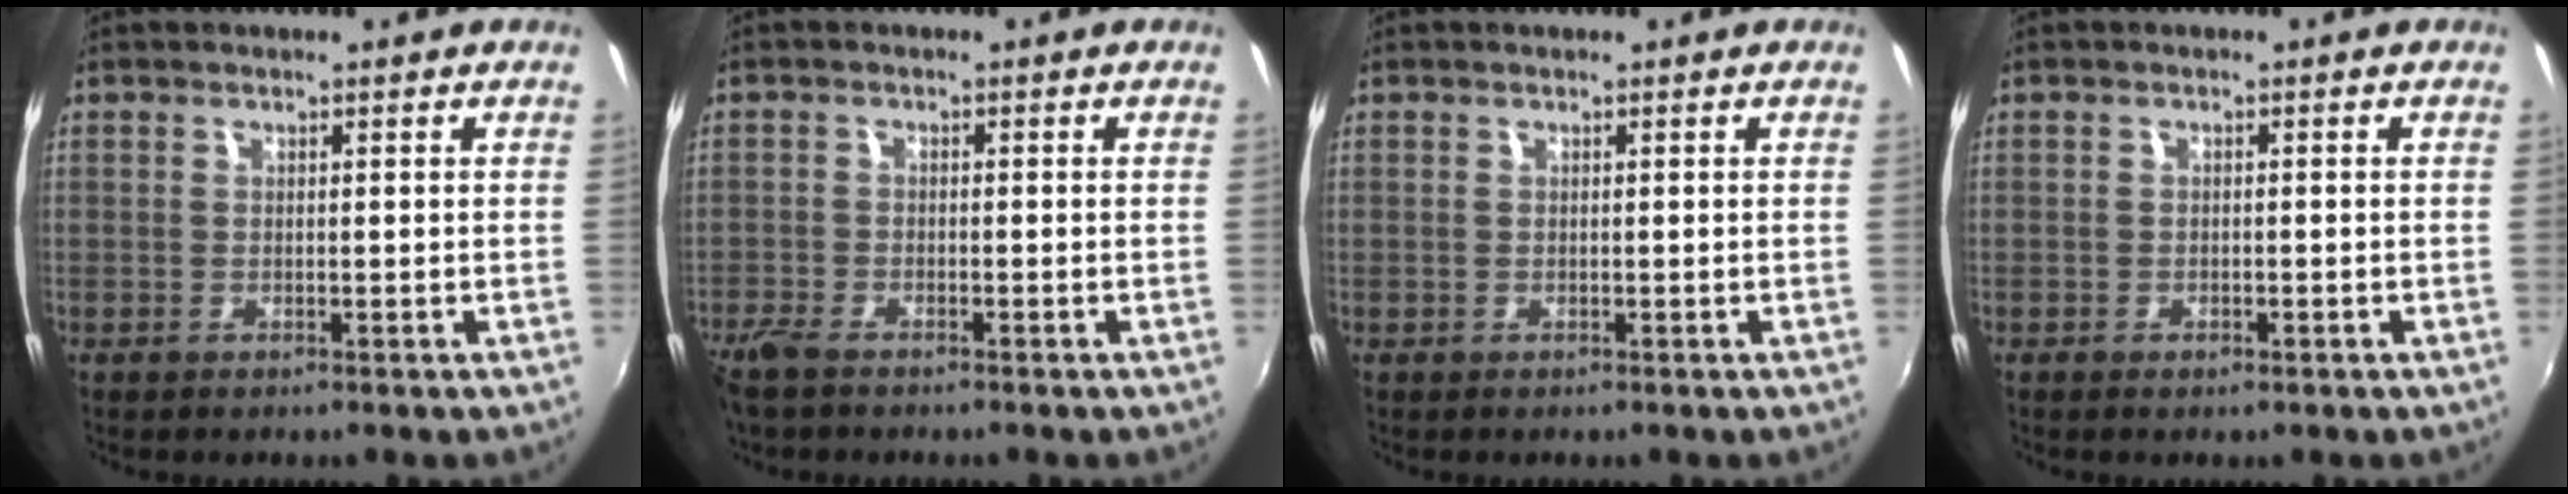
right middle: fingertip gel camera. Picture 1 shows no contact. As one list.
[{"total": 4.0, "force": [-3.3, 1.2, 1.9], "torque": [-0.053, -0.013, -0.068]}, {"total": 0.0}, {"total": 1.3, "force": [-0.9, 0.7, 0.7], "torque": [-0.012, -0.005, -0.016]}]